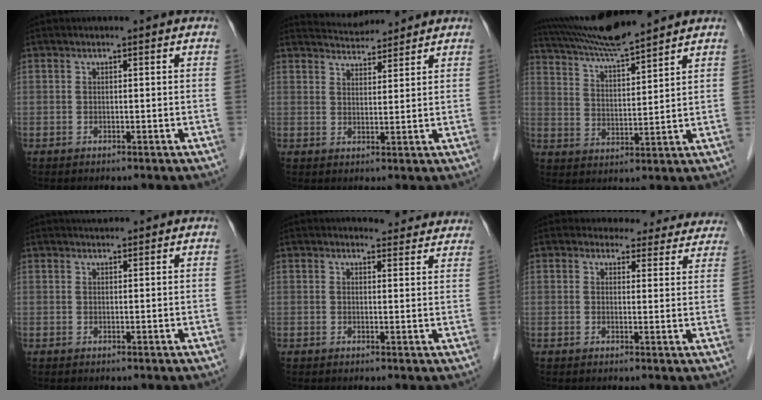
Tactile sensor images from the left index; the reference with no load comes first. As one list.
[{"total": 5.4, "force": [5.3, 0.8, 0.4], "torque": [-0.012, 0.019, 0.084]}, {"total": 11.6, "force": [10.6, -0.4, 4.6], "torque": [-0.091, 0.017, 0.193]}, {"total": 1.7, "force": [1.7, 0.3, 0.2], "torque": [-0.008, 0.014, 0.030]}, {"total": 6.4, "force": [6.2, 1.5, 0.6], "torque": [0.007, -0.004, 0.051]}, {"total": 12.0, "force": [11.1, 4.3, 1.3], "torque": [0.020, -0.014, 0.103]}]